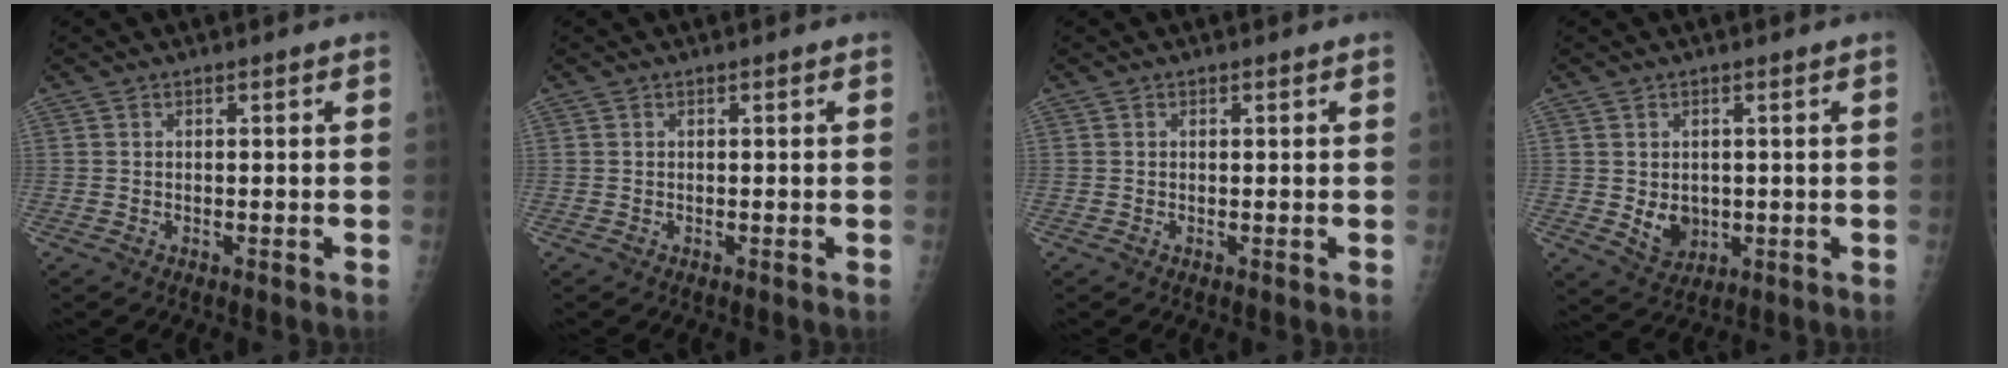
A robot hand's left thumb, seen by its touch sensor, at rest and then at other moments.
{"total": 0.0}
{"total": 0.0}
{"total": 5.1, "force": [-0.1, 4.1, 3.0], "torque": [-0.029, -0.008, 0.015]}